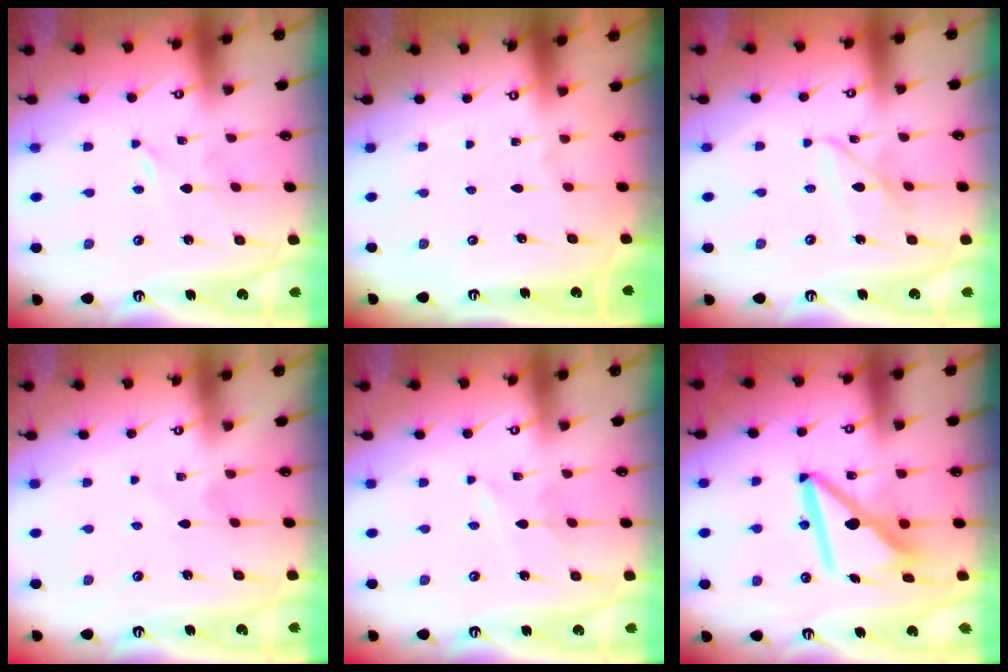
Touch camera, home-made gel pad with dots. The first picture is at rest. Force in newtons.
{"total": 0.0}
{"total": 8.0, "press": 8.0, "slide": 0.5}
{"total": 1.4, "press": 1.4, "slide": 0.2}
{"total": 2.3, "press": 2.3, "slide": 0.2}
{"total": 12.5, "press": 12.5, "slide": 1.0}